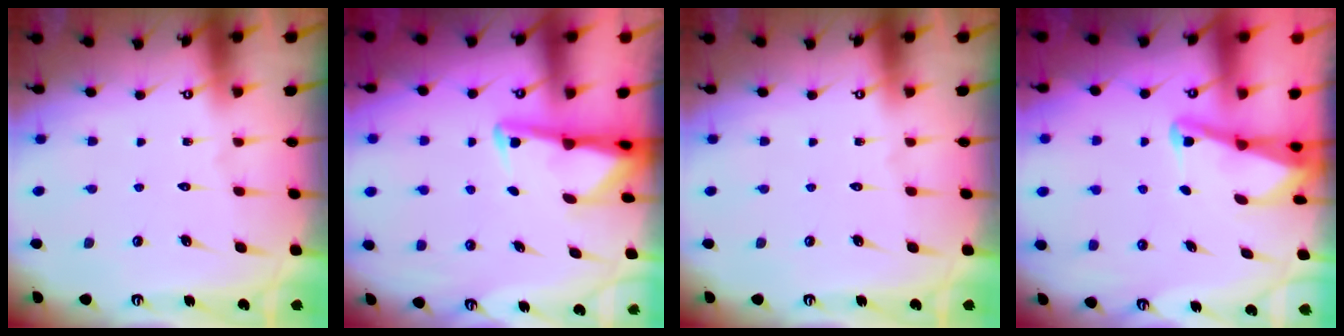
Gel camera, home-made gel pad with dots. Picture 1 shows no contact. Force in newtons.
{"total": 3.0, "press": 2.9, "slide": 0.7}
{"total": 0.0}
{"total": 2.2, "press": 2.2, "slide": 0.3}